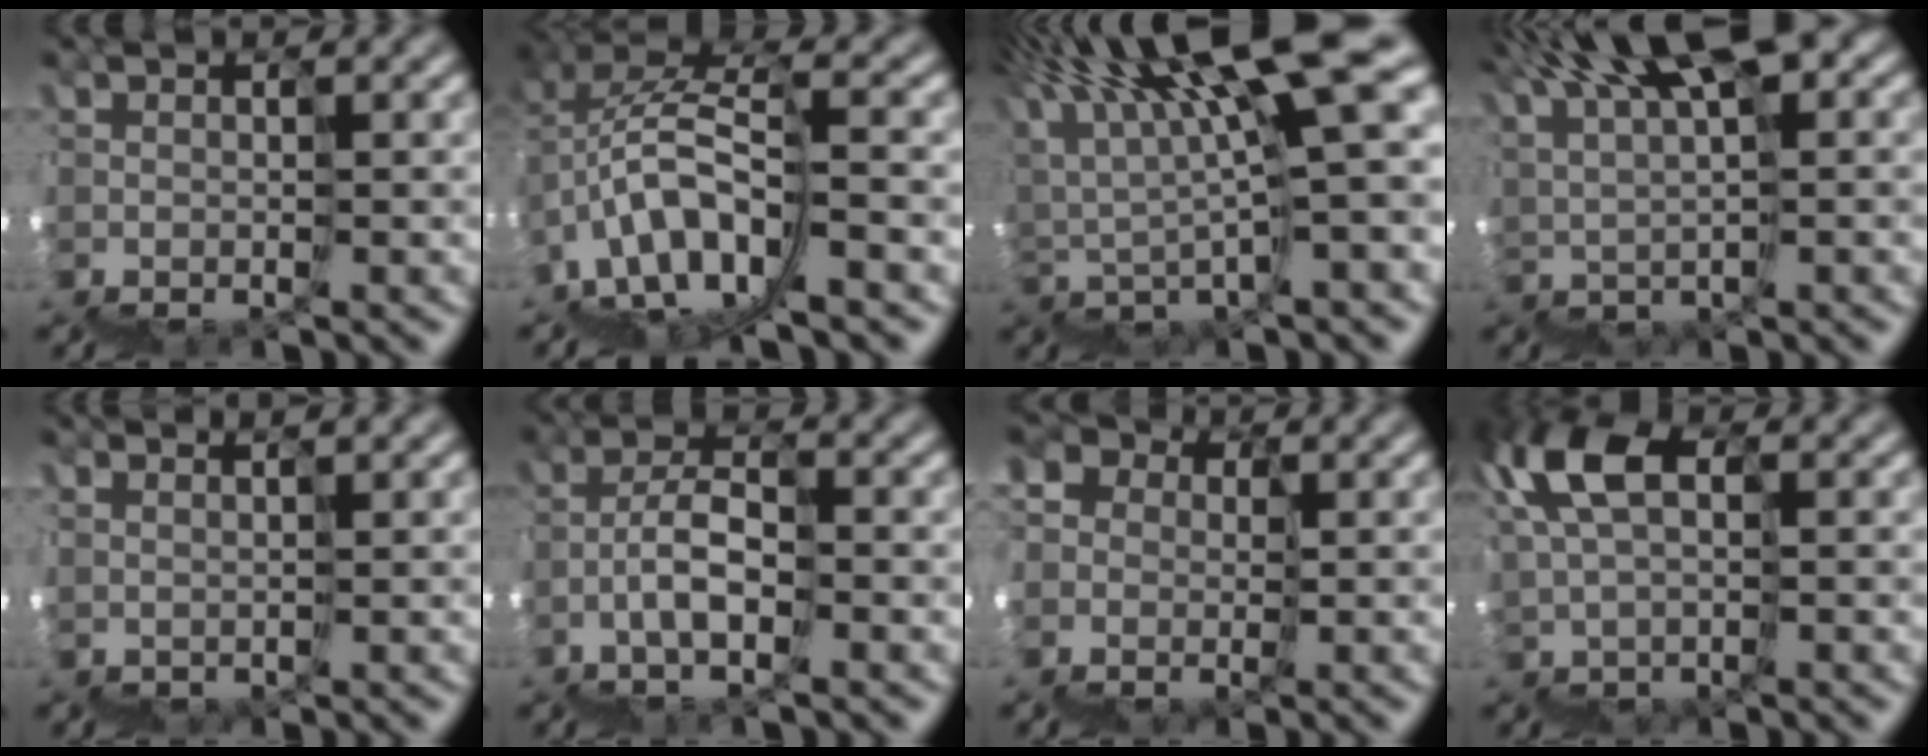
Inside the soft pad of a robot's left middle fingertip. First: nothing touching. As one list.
[{"total": 4.4, "force": [-1.0, 1.7, 4.0], "torque": [-0.081, 0.053, -0.024]}, {"total": 10.8, "force": [7.0, 0.1, 8.3], "torque": [-0.150, 0.042, 0.123]}, {"total": 9.1, "force": [7.7, 1.2, 4.6], "torque": [-0.089, 0.051, 0.134]}, {"total": 2.8, "force": [2.5, -0.9, -0.9], "torque": [0.023, 0.024, 0.039]}, {"total": 1.3, "force": [0.5, -0.8, -0.9], "torque": [0.006, 0.046, -0.009]}, {"total": 5.4, "force": [1.0, 5.3, -0.5], "torque": [0.012, 0.039, -0.026]}, {"total": 5.4, "force": [4.6, 1.8, 2.1], "torque": [-0.070, 0.039, 0.070]}]